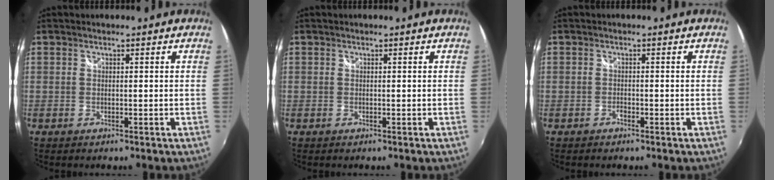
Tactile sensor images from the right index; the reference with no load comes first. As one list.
[{"total": 0.0}, {"total": 0.7, "force": [-0.6, 0.3, 0.2], "torque": [-0.004, -0.002, -0.012]}]